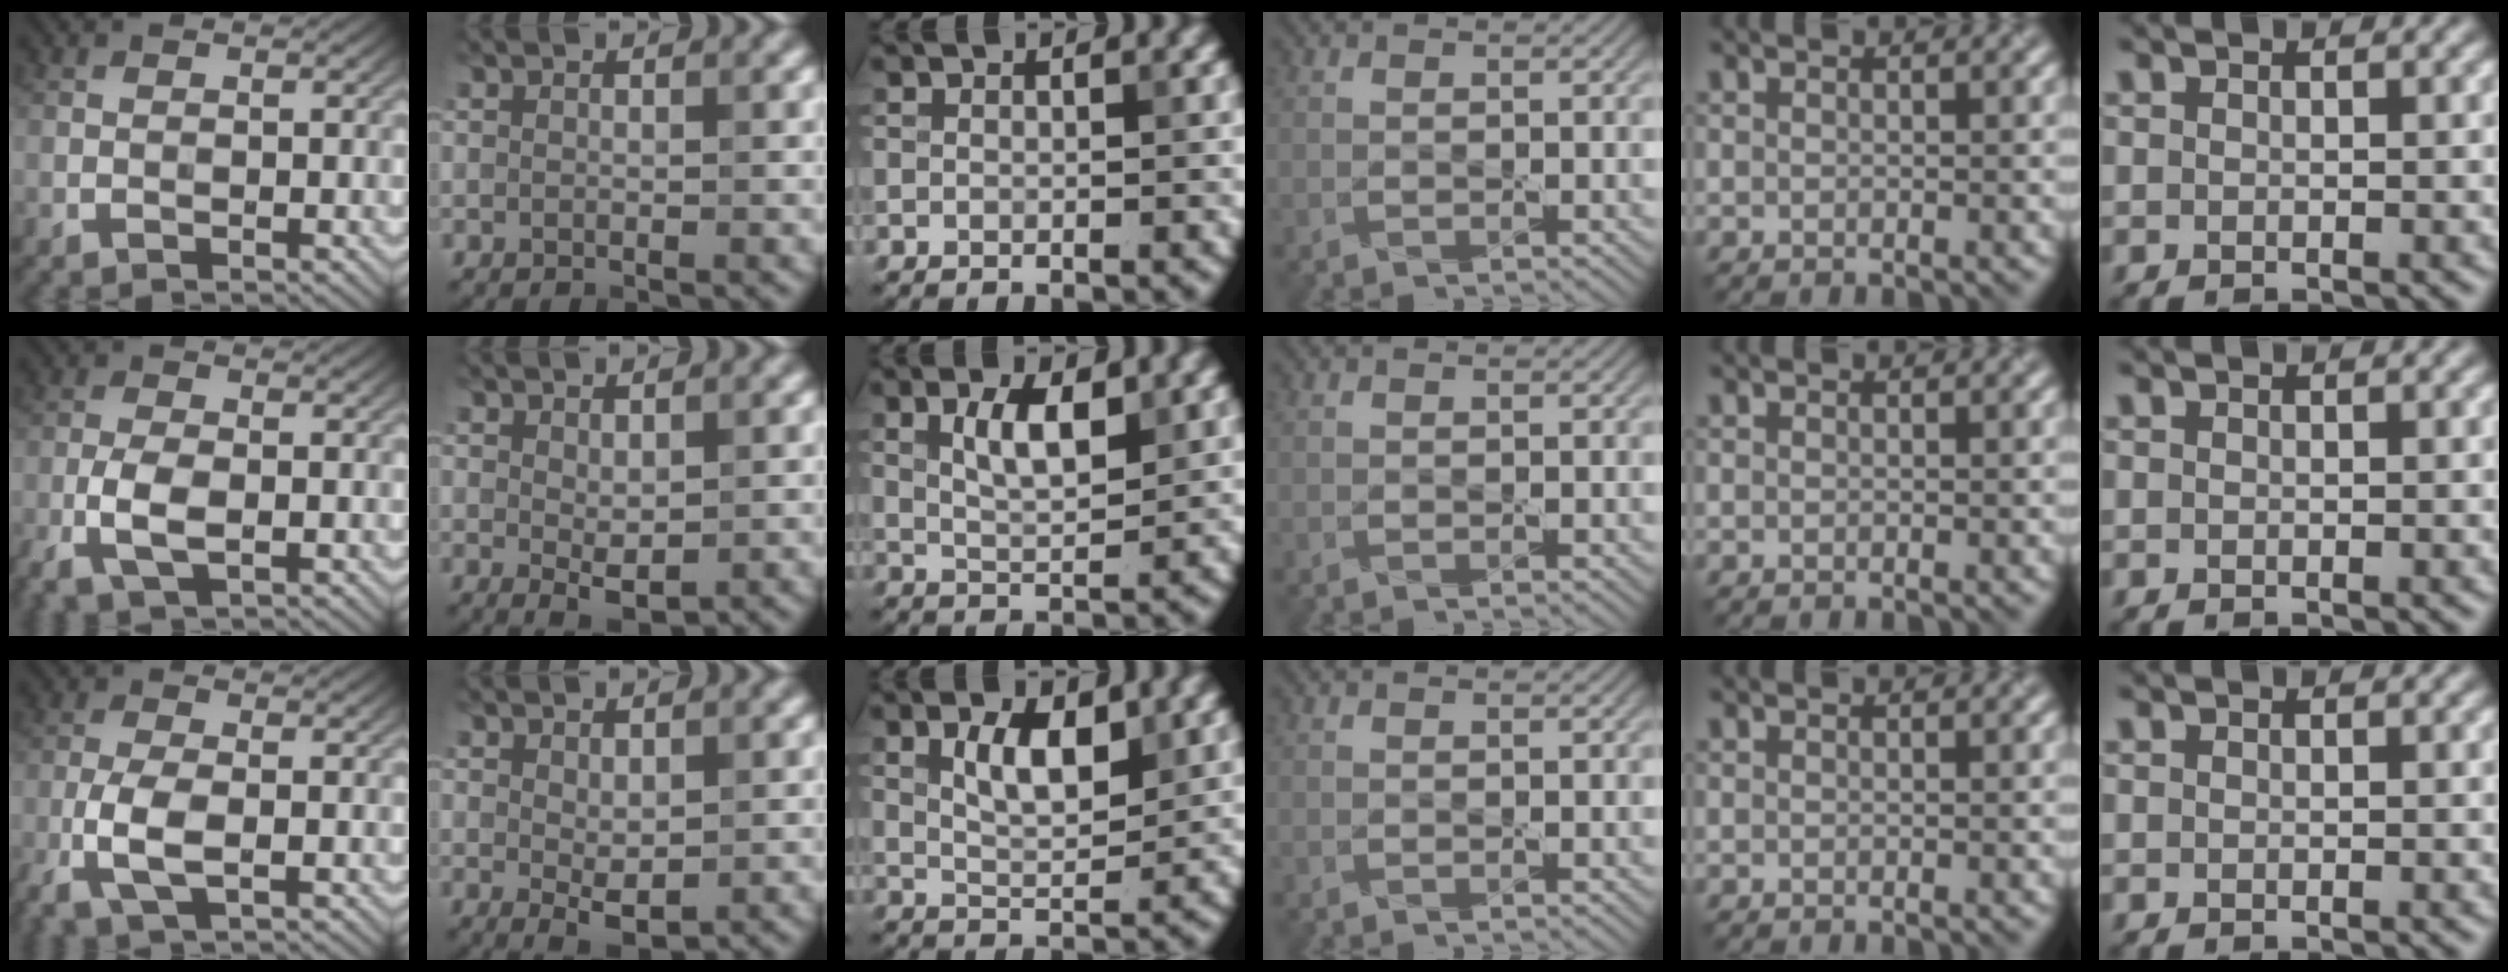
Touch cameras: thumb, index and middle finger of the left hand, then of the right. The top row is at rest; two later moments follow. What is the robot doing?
{"motion": "cut", "object": "origami paper"}